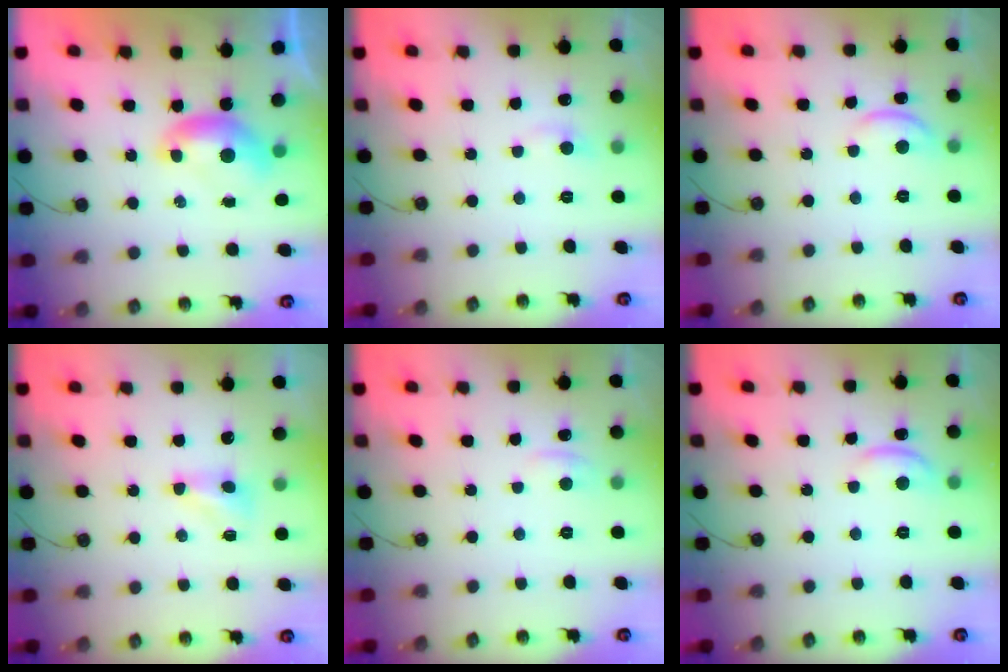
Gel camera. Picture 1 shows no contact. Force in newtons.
{"total": 1.1, "press": 0.8, "slide": 0.8}
{"total": 2.0, "press": 2.0, "slide": 0.2}
{"total": 2.3, "press": 2.3, "slide": 0.5}
{"total": 0.9, "press": 0.5, "slide": 0.7}
{"total": 2.0, "press": 2.0, "slide": 0.4}